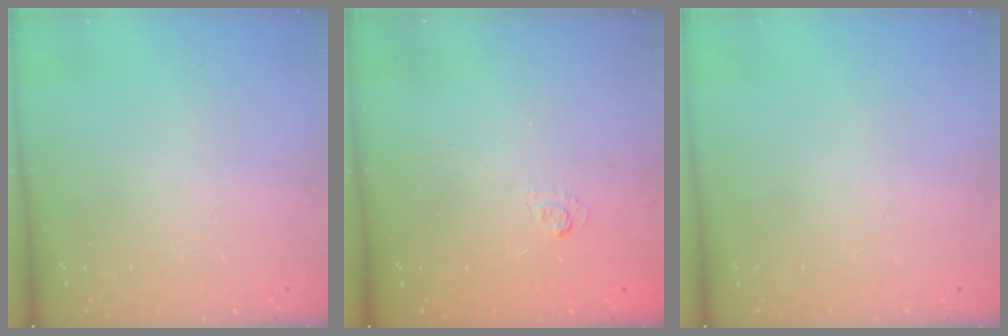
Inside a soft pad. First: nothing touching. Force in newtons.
{"total": 2.1, "press": 1.5, "slide": 1.4}
{"total": 0.0}